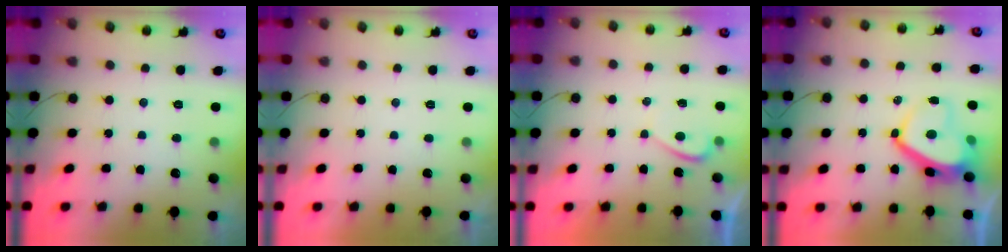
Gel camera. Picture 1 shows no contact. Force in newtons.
{"total": 2.2, "press": 2.1, "slide": 0.3}
{"total": 0.0}
{"total": 9.0, "press": 9.0, "slide": 1.1}